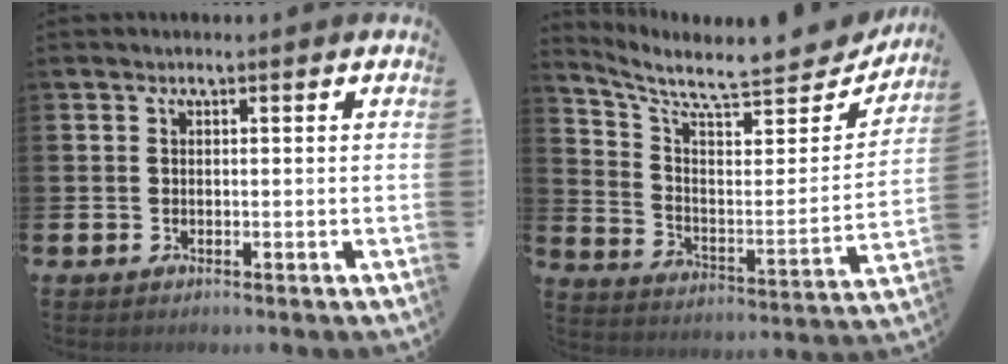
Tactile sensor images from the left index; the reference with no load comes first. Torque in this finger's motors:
{"motor_torque": [-0.07, -0.21, 0.02, 0.04]}